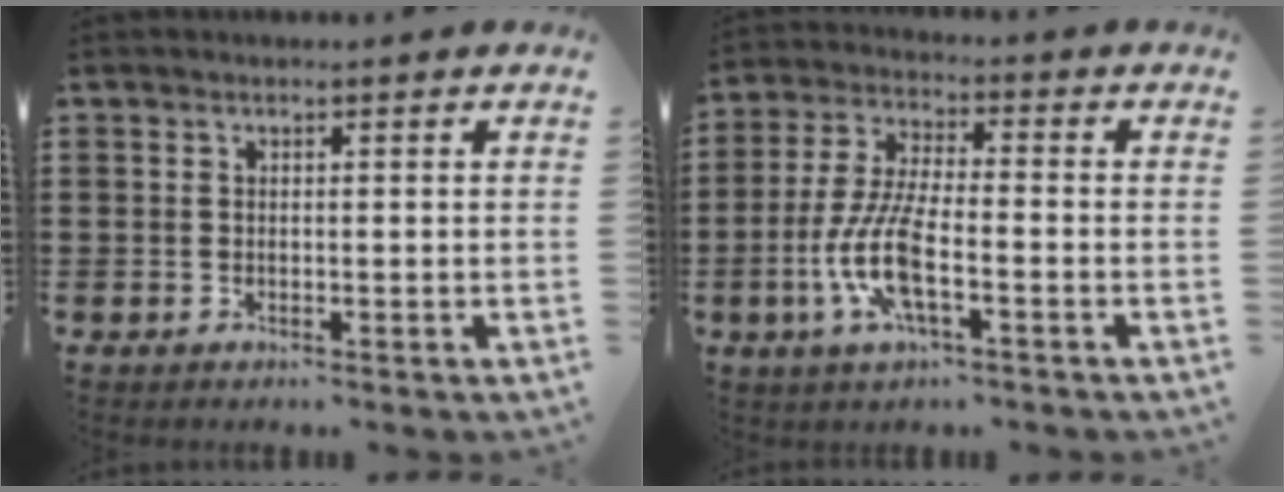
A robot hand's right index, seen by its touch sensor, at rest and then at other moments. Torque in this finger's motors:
{"motor_torque": [2.14, 0.00, 1.05, 0.21]}